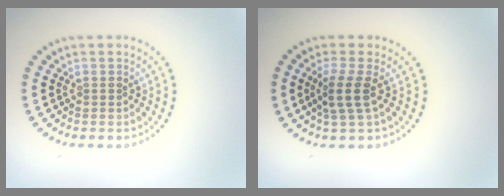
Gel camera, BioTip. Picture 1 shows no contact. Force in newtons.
{"total": 2.6, "press": 2.0, "slide": 1.6}